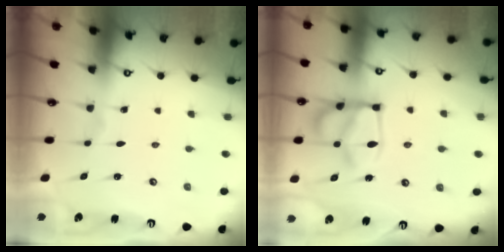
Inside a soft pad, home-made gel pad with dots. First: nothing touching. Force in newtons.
{"total": 15.2, "press": 15.1, "slide": 1.6}